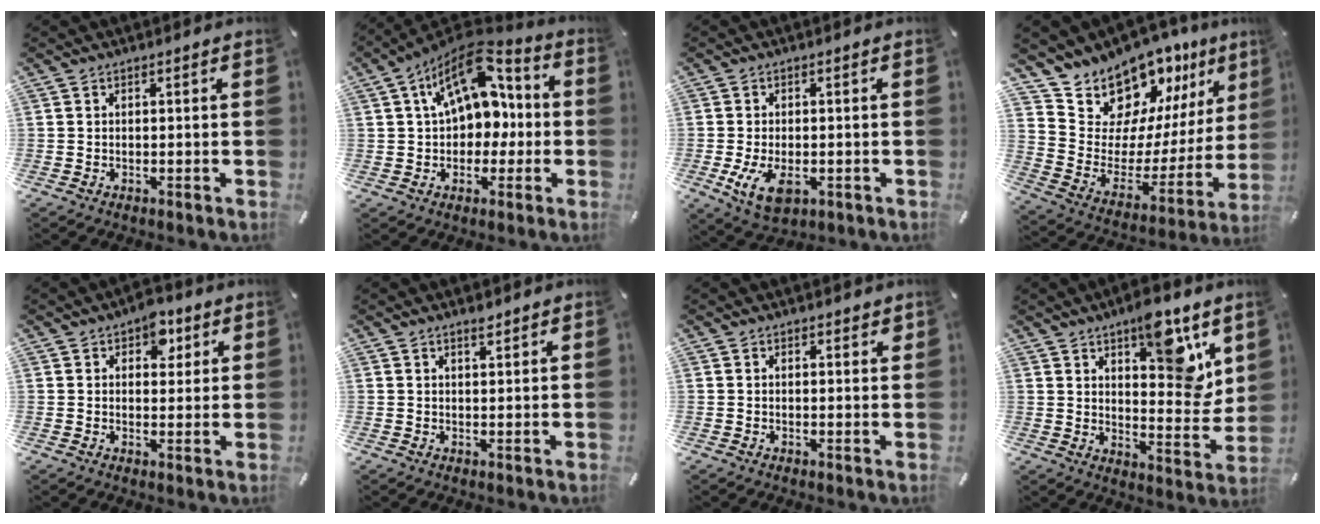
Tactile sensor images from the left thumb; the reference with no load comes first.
{"total": 15.2, "force": [5.2, 10.3, 9.9], "torque": [-0.161, -0.026, 0.097]}
{"total": 6.8, "force": [-1.7, 4.0, 5.2], "torque": [-0.116, -0.008, -0.033]}
{"total": 15.1, "force": [13.4, 6.8, 1.5], "torque": [-0.034, -0.147, 0.240]}
{"total": 6.2, "force": [3.2, 4.1, 3.4], "torque": [-0.028, -0.005, 0.050]}
{"total": 2.2, "force": [1.8, 0.6, 1.1], "torque": [-0.016, -0.005, 0.031]}
{"total": 1.4, "force": [1.1, 0.7, 0.5], "torque": [-0.002, -0.002, 0.019]}
{"total": 14.3, "force": [8.6, 6.3, 9.6], "torque": [-0.098, -0.067, 0.143]}